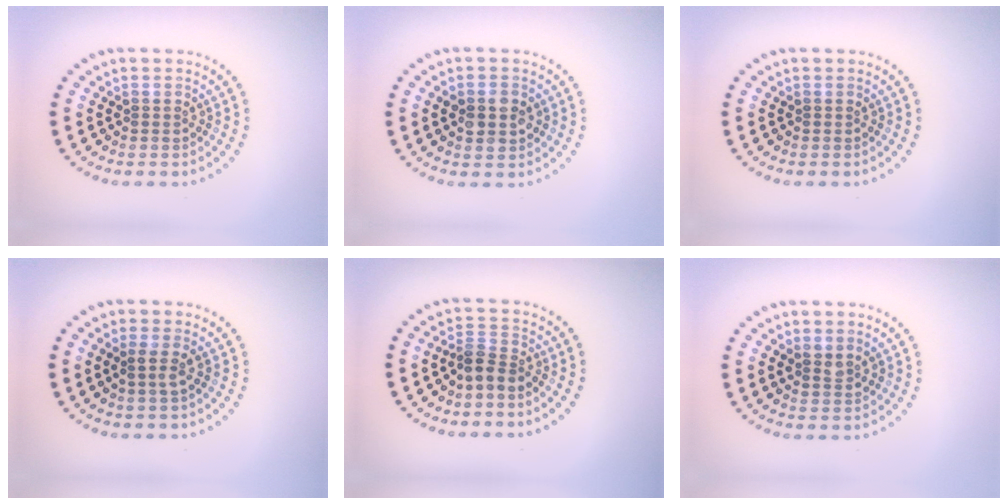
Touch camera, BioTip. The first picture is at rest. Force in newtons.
{"total": 2.8, "press": 2.8, "slide": 0.1}
{"total": 0.0}
{"total": 1.3, "press": 1.1, "slide": 0.7}
{"total": 2.4, "press": 1.8, "slide": 1.6}
{"total": 1.3, "press": 1.2, "slide": 0.6}